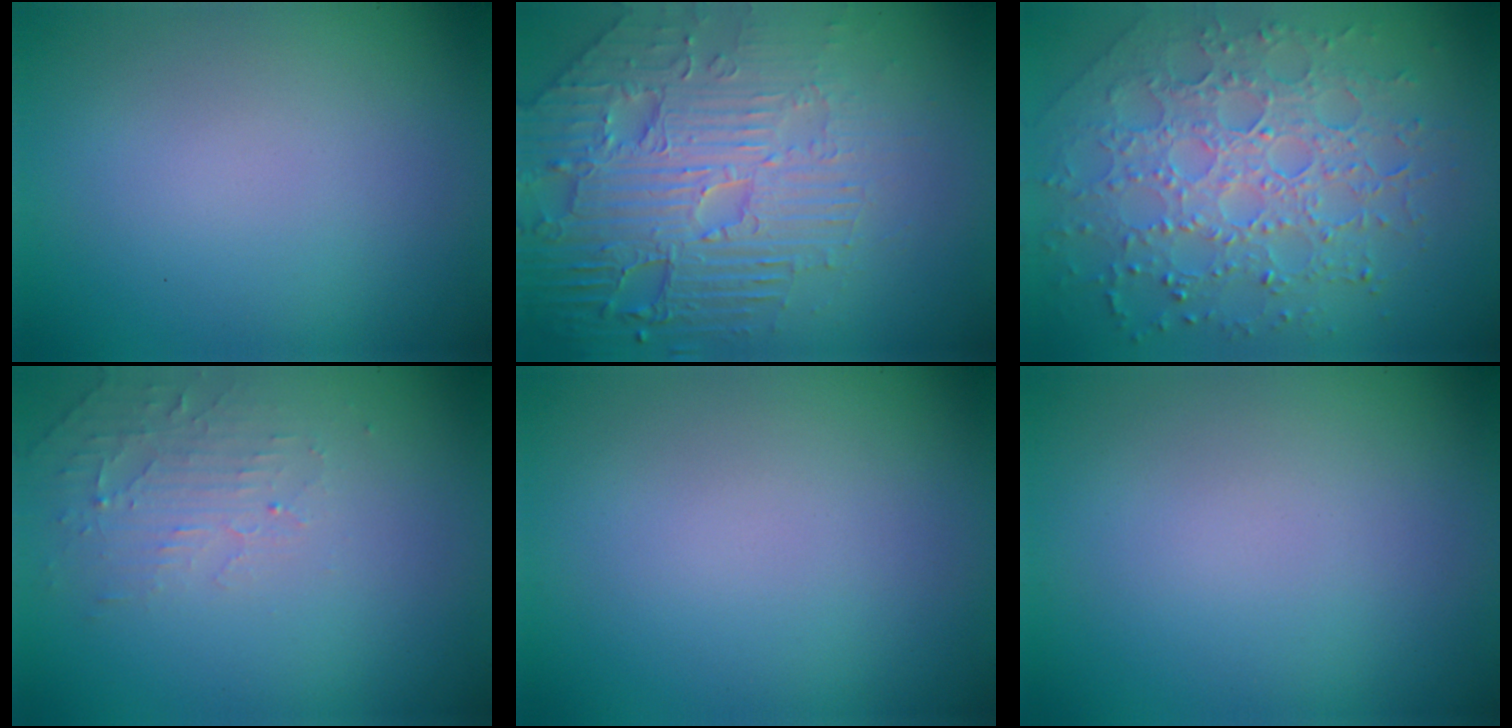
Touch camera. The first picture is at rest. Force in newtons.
{"total": 8.7, "press": 6.1, "slide": 6.2}
{"total": 7.5, "press": 5.4, "slide": 5.3}
{"total": 2.4, "press": 2.3, "slide": 0.5}
{"total": 0.0}
{"total": 0.0}